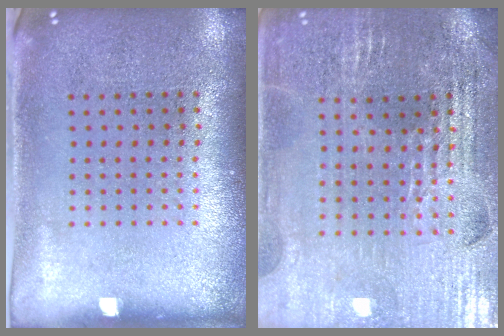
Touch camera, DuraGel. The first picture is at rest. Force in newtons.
{"total": 3.0, "press": 3.0, "slide": 0.4}